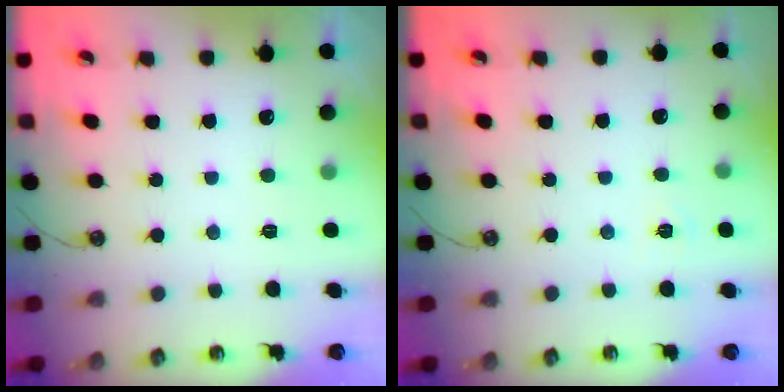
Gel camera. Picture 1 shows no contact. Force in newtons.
{"total": 2.1, "press": 2.1, "slide": 0.3}